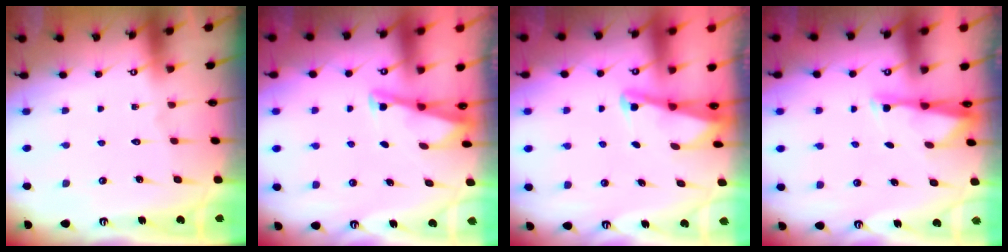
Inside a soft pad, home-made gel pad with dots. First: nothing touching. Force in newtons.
{"total": 2.9, "press": 2.9, "slide": 0.3}
{"total": 2.2, "press": 2.2, "slide": 0.3}
{"total": 3.0, "press": 2.9, "slide": 0.5}